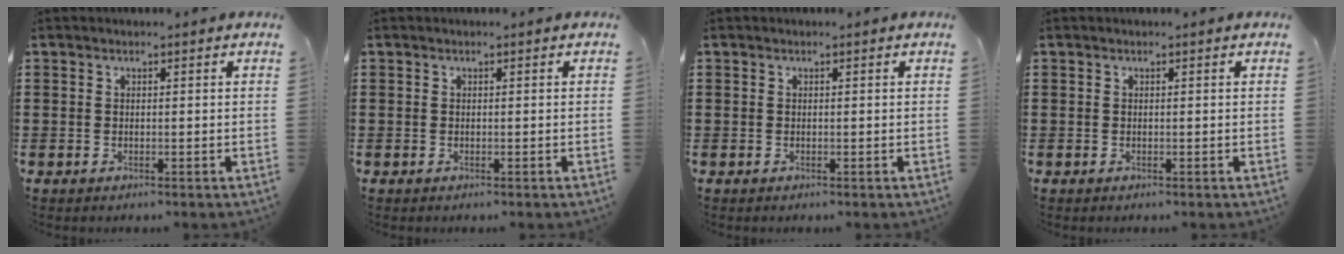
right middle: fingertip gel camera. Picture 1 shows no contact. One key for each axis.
{"total": 0.0}
{"total": 0.0}
{"total": 0.0}